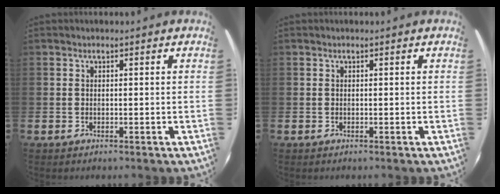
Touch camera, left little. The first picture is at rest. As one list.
[{"total": 0.0}]